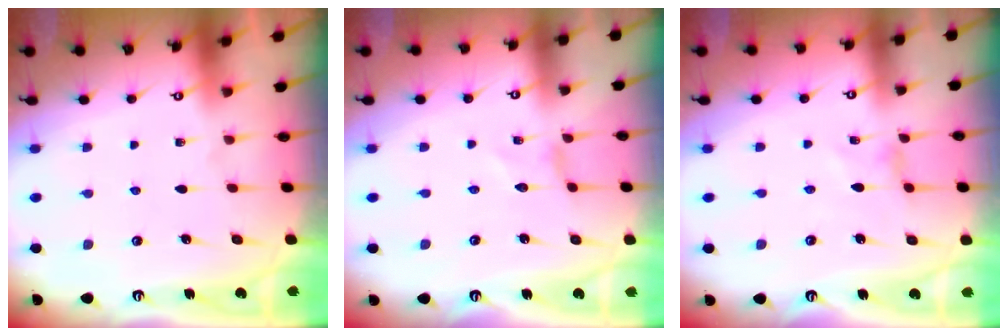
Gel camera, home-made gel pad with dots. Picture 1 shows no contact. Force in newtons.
{"total": 0.0}
{"total": 0.0}